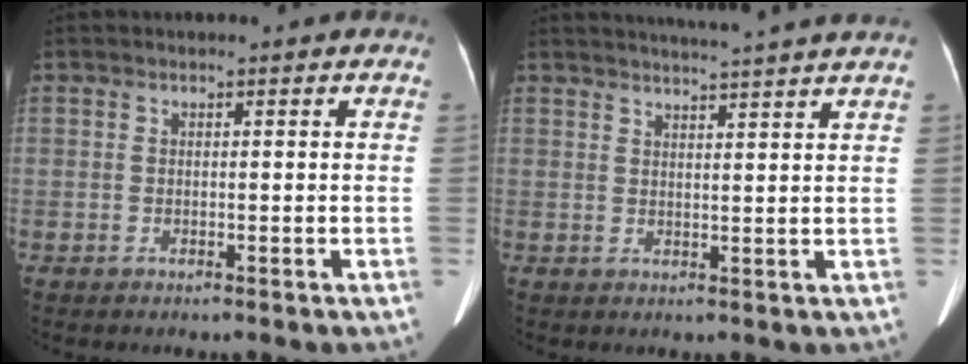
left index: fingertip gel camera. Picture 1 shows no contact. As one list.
[{"total": 10.5, "force": [9.6, -1.5, 3.9], "torque": [-0.057, 0.001, 0.113]}]